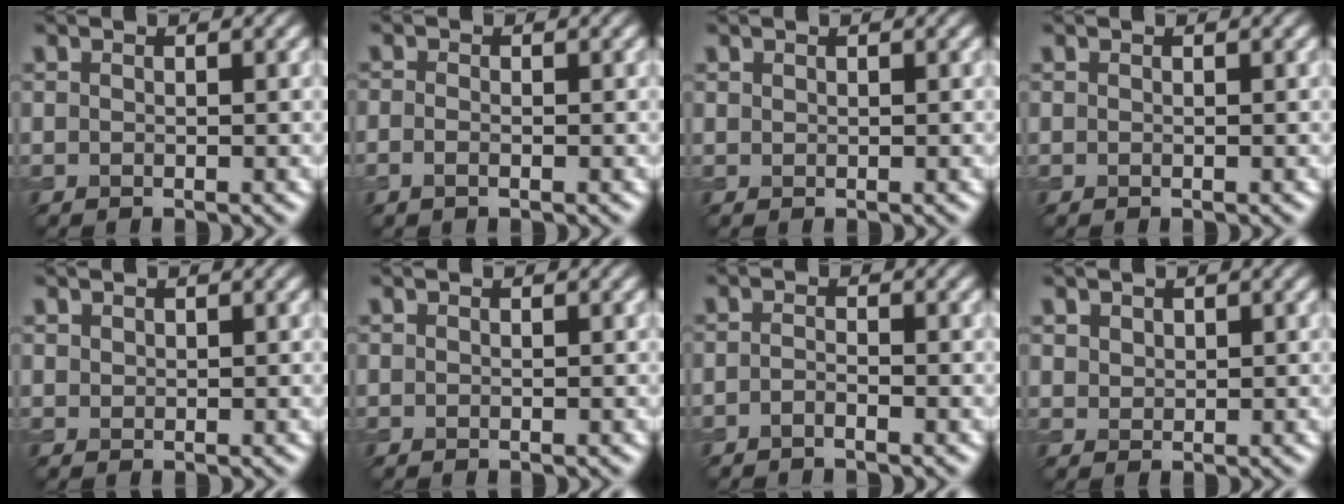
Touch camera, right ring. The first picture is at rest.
{"total": 0.9, "force": [-0.4, 0.5, 0.7], "torque": [-0.018, -0.003, -0.010]}
{"total": 0.0}
{"total": 0.0}
{"total": 0.5, "force": [0.4, 0.3, 0.0], "torque": [-0.001, -0.001, 0.010]}
{"total": 0.0}
{"total": 1.0, "force": [-0.7, 0.2, 0.6], "torque": [-0.014, 0.000, -0.015]}
{"total": 1.2, "force": [0.8, 0.9, 0.3], "torque": [-0.008, -0.004, 0.021]}